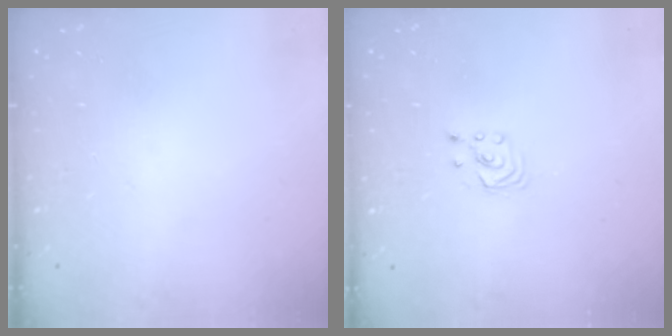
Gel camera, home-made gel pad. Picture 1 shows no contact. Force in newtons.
{"total": 1.8, "press": 1.8, "slide": 0.2}